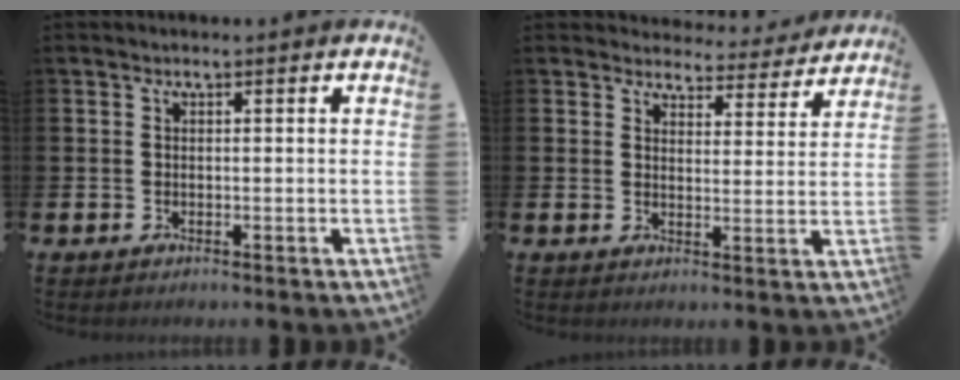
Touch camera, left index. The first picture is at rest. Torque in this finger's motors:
{"motor_torque": [1.08, -1.06, 0.18, 0.00]}